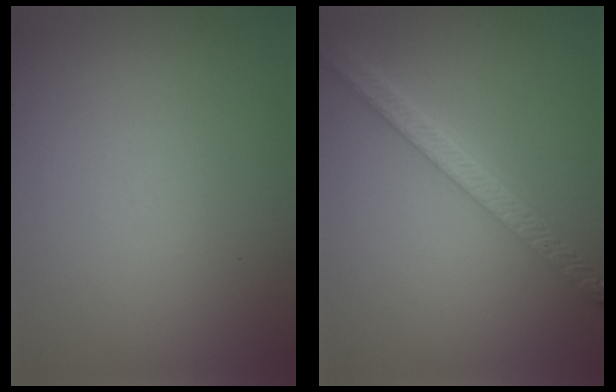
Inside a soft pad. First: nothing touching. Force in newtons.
{"total": 4.1, "press": 3.3, "slide": 2.4}